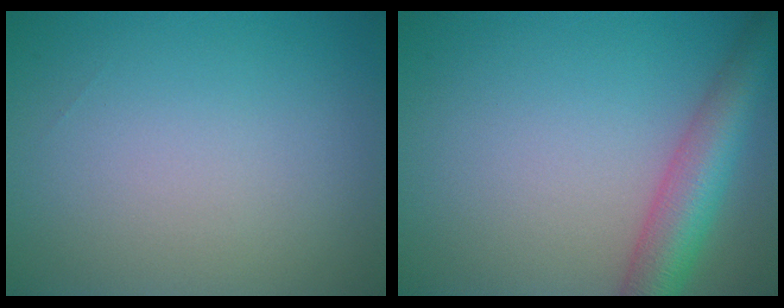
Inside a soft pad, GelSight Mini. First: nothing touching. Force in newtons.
{"total": 5.8, "press": 5.8, "slide": 0.2}